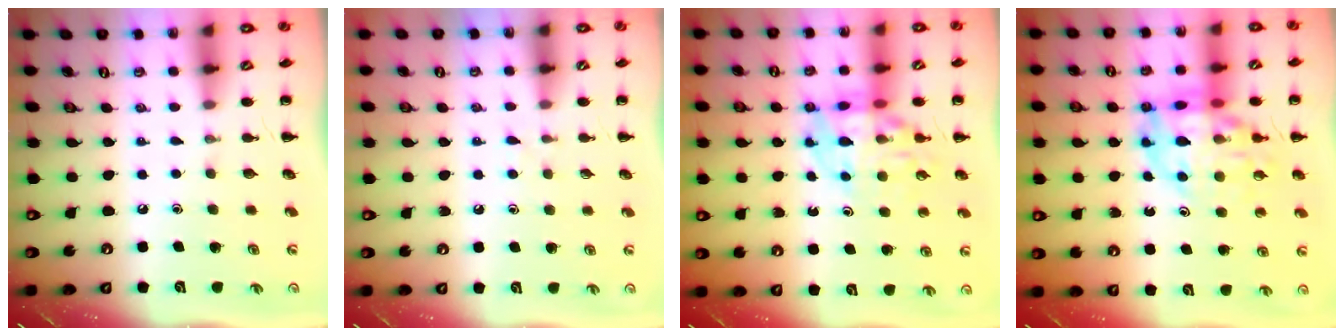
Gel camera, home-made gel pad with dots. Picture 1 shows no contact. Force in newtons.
{"total": 3.6, "press": 3.2, "slide": 1.8}
{"total": 13.3, "press": 13.0, "slide": 2.9}
{"total": 16.3, "press": 15.8, "slide": 3.8}